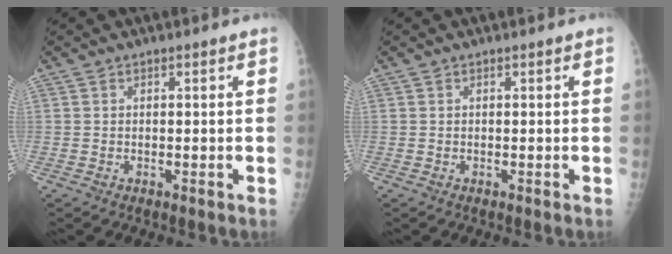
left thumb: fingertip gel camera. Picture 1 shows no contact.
{"total": 0.0}